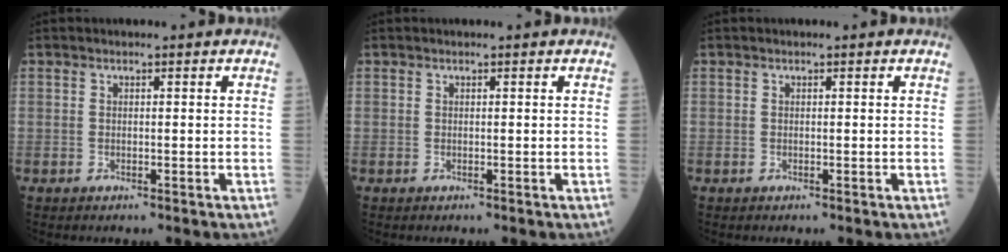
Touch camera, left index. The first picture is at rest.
{"total": 0.0}
{"total": 0.0}